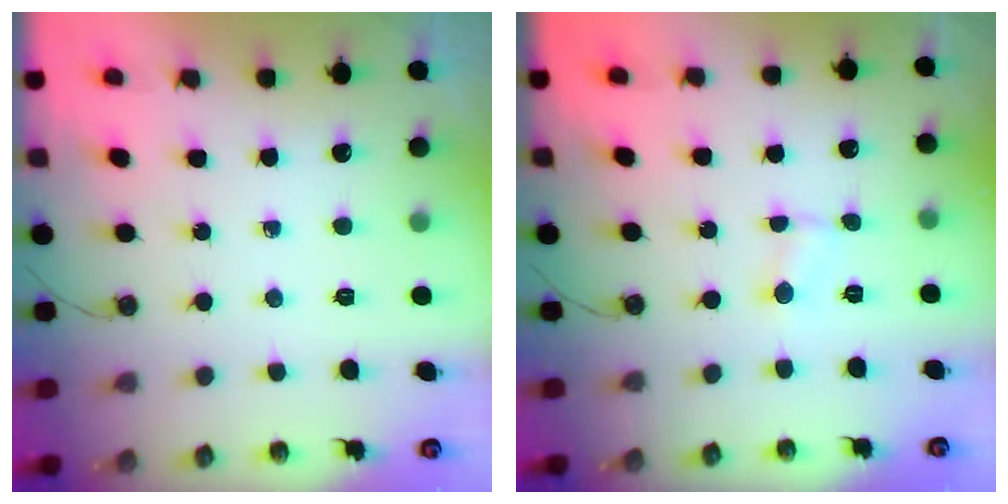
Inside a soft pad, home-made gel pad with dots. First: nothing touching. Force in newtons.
{"total": 0.9, "press": 0.9, "slide": 0.3}